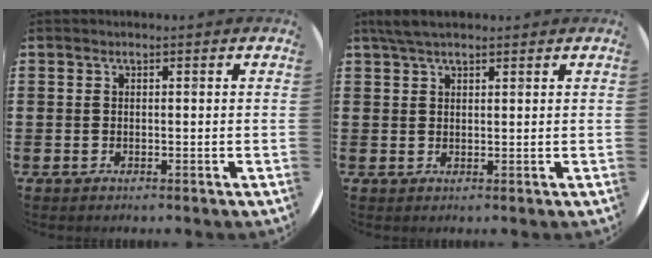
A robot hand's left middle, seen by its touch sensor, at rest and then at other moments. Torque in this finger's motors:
{"motor_torque": [0.24, -0.36, -0.07, -0.06]}